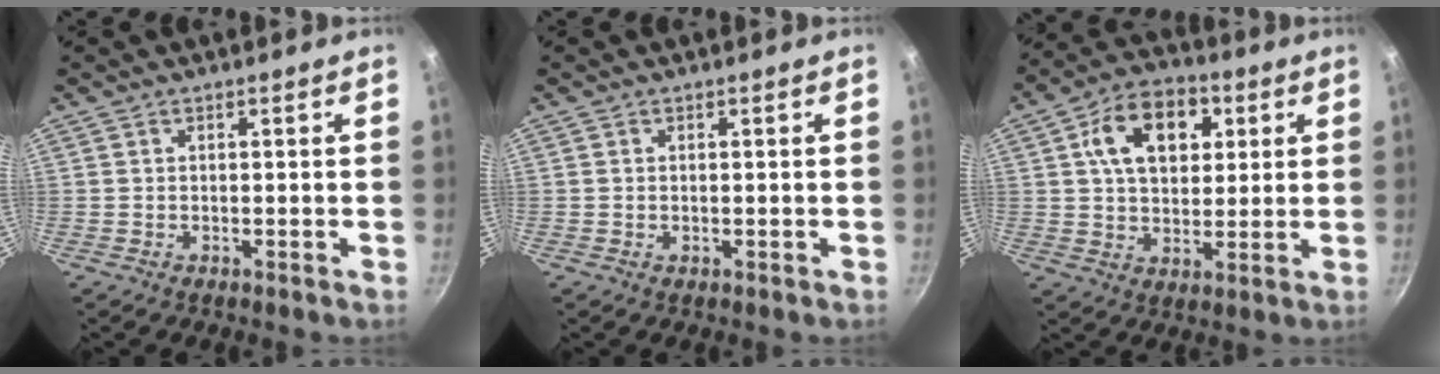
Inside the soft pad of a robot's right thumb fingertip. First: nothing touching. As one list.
[{"total": 0.0}, {"total": 14.1, "force": [4.4, 9.5, 9.4], "torque": [-0.116, 0.002, 0.062]}]